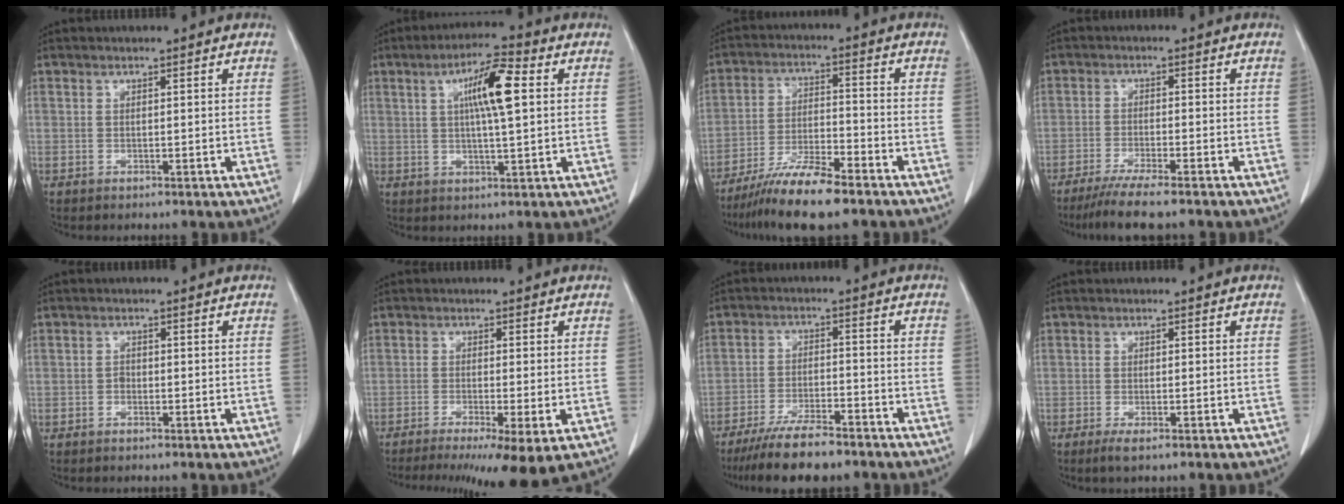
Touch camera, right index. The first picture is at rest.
{"total": 8.5, "force": [2.1, 0.9, 8.2], "torque": [-0.144, 0.011, 0.034]}
{"total": 10.4, "force": [-8.1, 0.9, 6.5], "torque": [-0.115, -0.022, -0.146]}
{"total": 8.1, "force": [-6.5, 0.0, 4.8], "torque": [-0.071, -0.020, -0.105]}
{"total": 0.9, "force": [-0.4, 0.7, 0.4], "torque": [-0.004, 0.004, -0.009]}
{"total": 10.5, "force": [-7.0, 0.5, 7.9], "torque": [-0.106, -0.021, -0.108]}
{"total": 9.8, "force": [-8.1, 1.8, 5.2], "torque": [-0.086, -0.022, -0.136]}
{"total": 2.0, "force": [-1.2, 0.2, 1.6], "torque": [-0.031, -0.005, -0.024]}